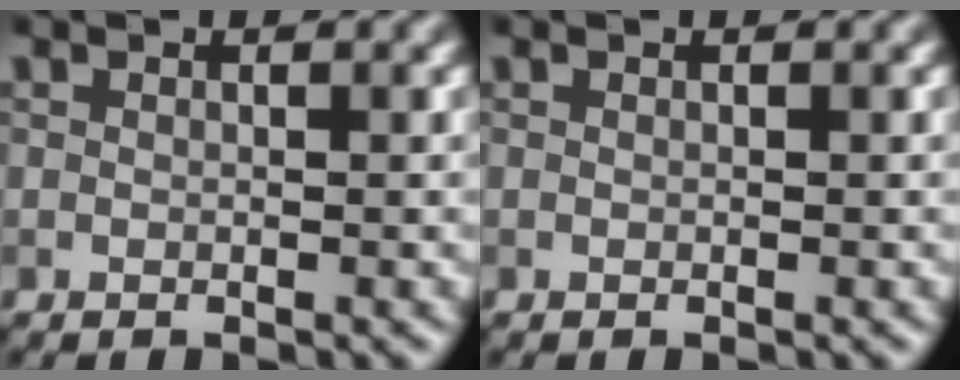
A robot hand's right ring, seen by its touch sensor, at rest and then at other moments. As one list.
[{"total": 0.0}]